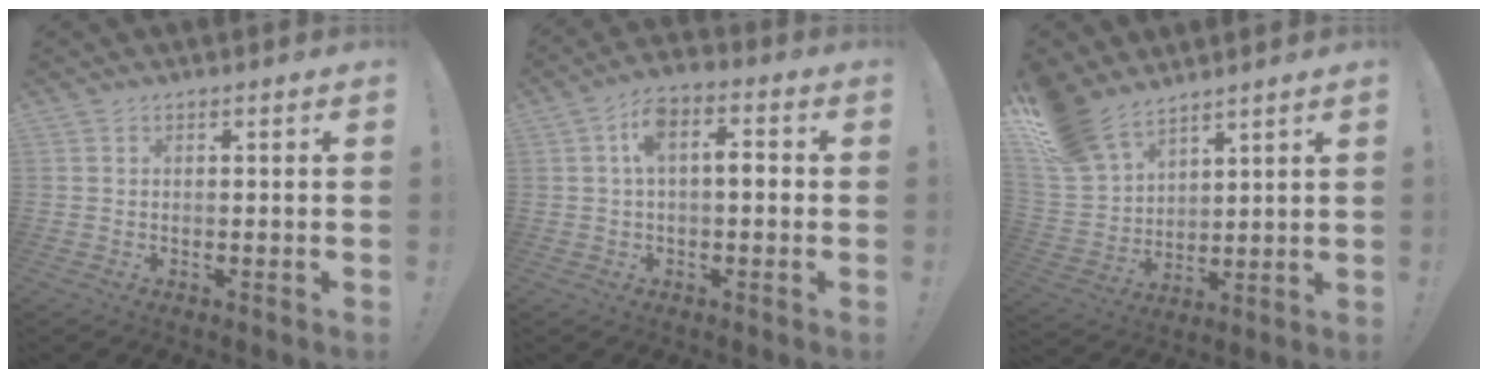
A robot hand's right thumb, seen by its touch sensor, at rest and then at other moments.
{"total": 9.0, "force": [0.7, 4.8, 7.6], "torque": [-0.111, 0.009, 0.011]}
{"total": 13.6, "force": [10.4, 7.5, 4.6], "torque": [-0.100, -0.066, 0.203]}